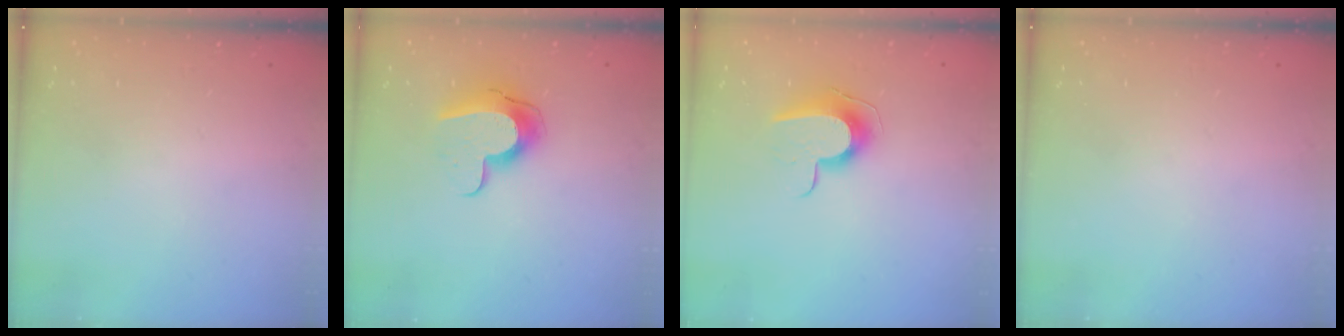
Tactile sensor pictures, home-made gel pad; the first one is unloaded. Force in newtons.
{"total": 11.2, "press": 11.2, "slide": 1.1}
{"total": 9.9, "press": 9.9, "slide": 0.3}
{"total": 0.0}